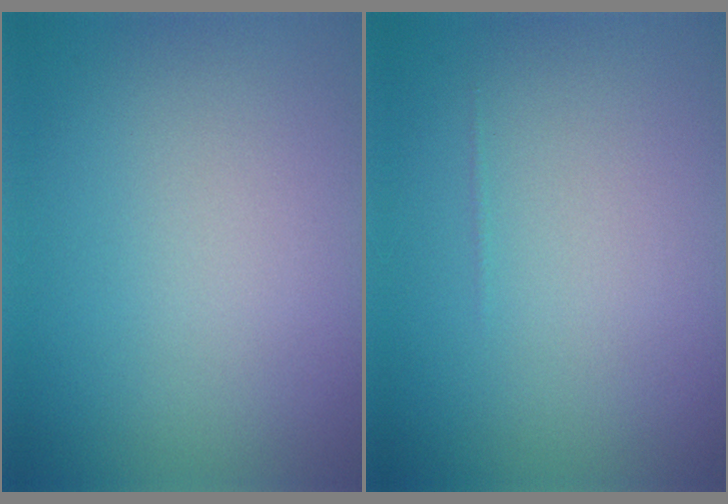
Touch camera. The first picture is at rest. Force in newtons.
{"total": 0.0}